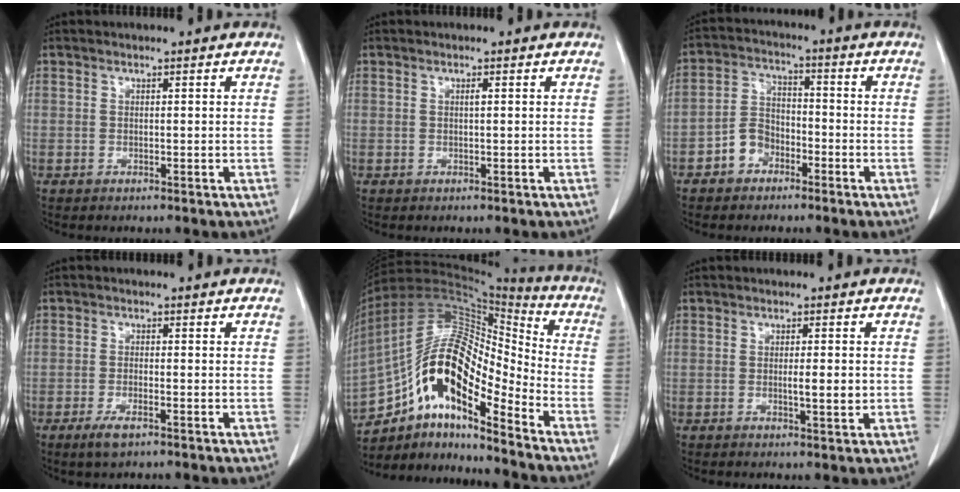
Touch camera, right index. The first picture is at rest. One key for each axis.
{"total": 0.5, "fx": 0.2, "fy": 0.1, "fz": 0.5, "tx": -0.011, "ty": 0.000, "tz": 0.006}
{"total": 5.5, "fx": -2.9, "fy": 4.0, "fz": 2.4, "tx": -0.046, "ty": 0.019, "tz": -0.054}
{"total": 3.0, "fx": -1.7, "fy": 0.8, "fz": 2.3, "tx": -0.048, "ty": -0.003, "tz": -0.030}
{"total": 17.1, "fx": -10.1, "fy": 5.1, "fz": 12.9, "tx": -0.237, "ty": 0.047, "tz": -0.172}
{"total": 2.7, "fx": -0.2, "fy": 0.4, "fz": 2.6, "tx": -0.043, "ty": -0.003, "tz": -0.001}